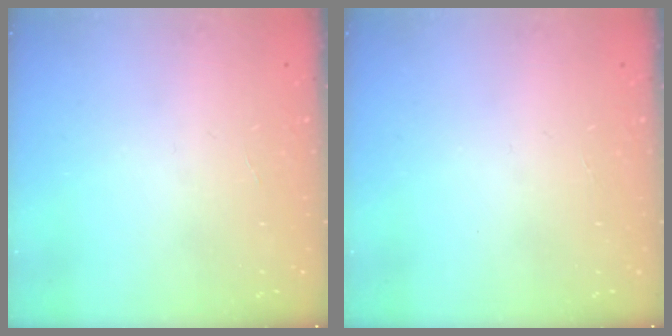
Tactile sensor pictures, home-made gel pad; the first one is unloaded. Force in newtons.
{"total": 0.0}